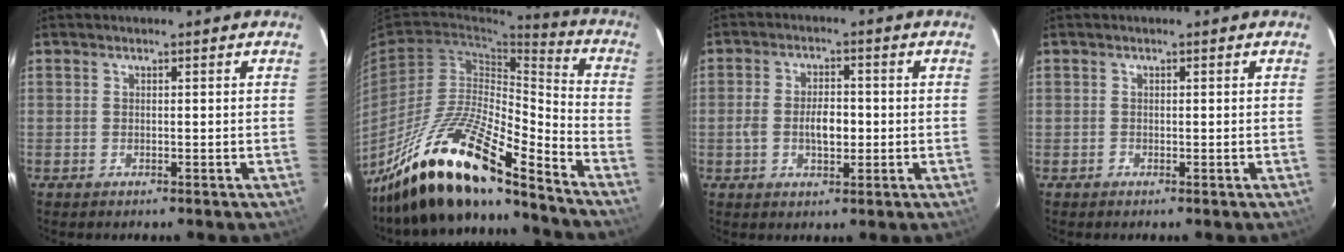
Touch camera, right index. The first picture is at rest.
{"total": 20.9, "force": [-16.1, 3.9, 12.8], "torque": [-0.238, -0.019, -0.297]}
{"total": 5.7, "force": [-0.9, 2.8, 4.9], "torque": [-0.097, 0.006, -0.015]}
{"total": 0.8, "force": [-0.3, 0.7, -0.1], "torque": [0.002, 0.003, -0.005]}